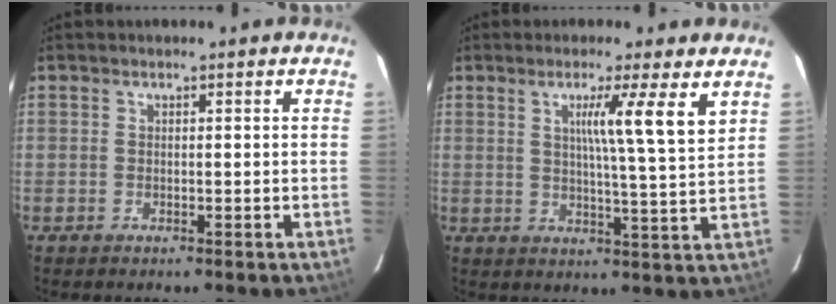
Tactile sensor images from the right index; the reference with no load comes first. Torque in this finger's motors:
{"motor_torque": [0.29, 0.29, 0.13, 0.11]}